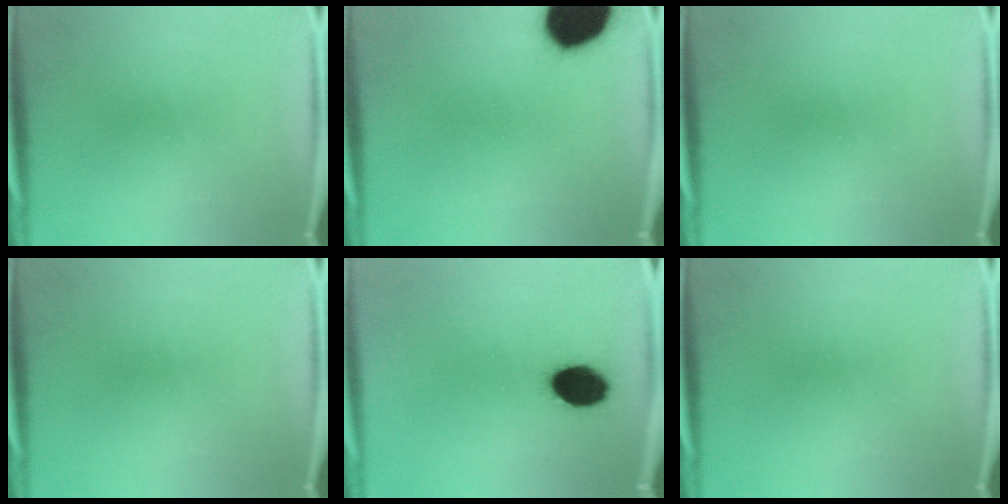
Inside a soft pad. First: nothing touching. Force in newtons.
{"total": 18.0}
{"total": 0.0}
{"total": 0.0}
{"total": 9.6}
{"total": 0.0}